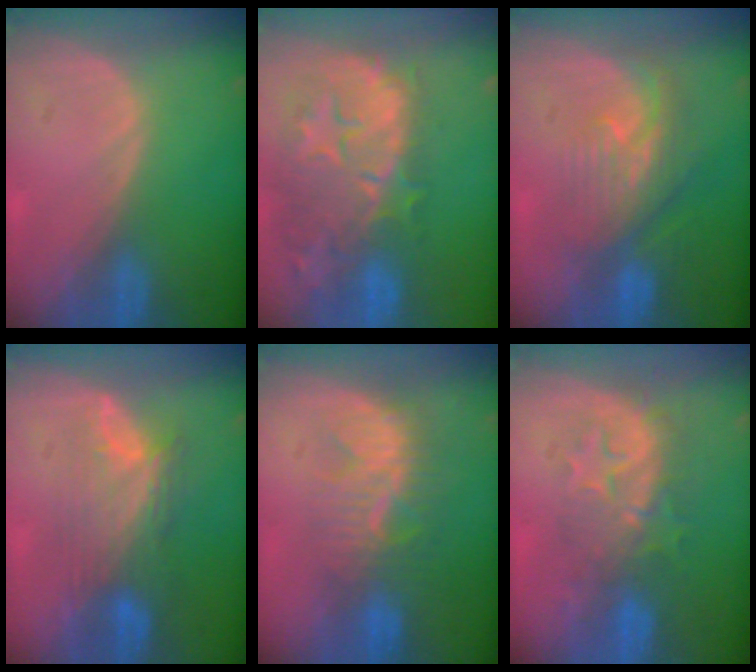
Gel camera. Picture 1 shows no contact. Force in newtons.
{"total": 13.4, "press": 11.7, "slide": 6.4}
{"total": 7.9, "press": 7.4, "slide": 2.9}
{"total": 7.7, "press": 7.4, "slide": 2.2}
{"total": 8.1, "press": 7.8, "slide": 2.2}
{"total": 8.4, "press": 8.1, "slide": 2.2}